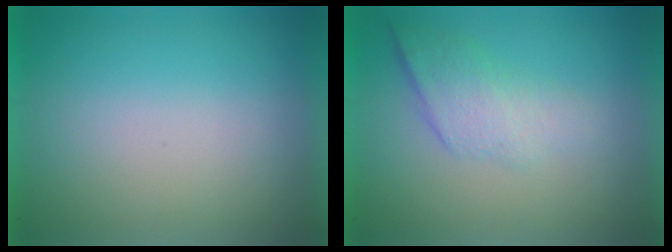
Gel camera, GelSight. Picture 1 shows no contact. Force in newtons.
{"total": 2.2}